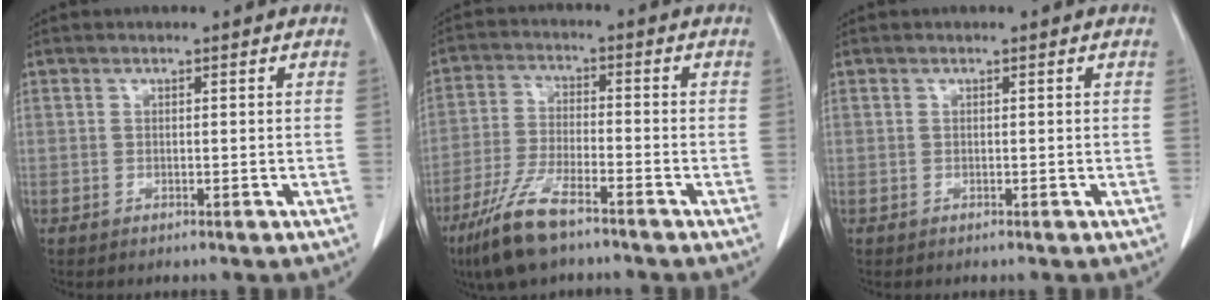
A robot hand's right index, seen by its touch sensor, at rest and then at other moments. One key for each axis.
{"total": 9.4, "fx": -6.6, "fy": 1.8, "fz": 6.5, "tx": -0.140, "ty": -0.021, "tz": -0.127}
{"total": 0.0}